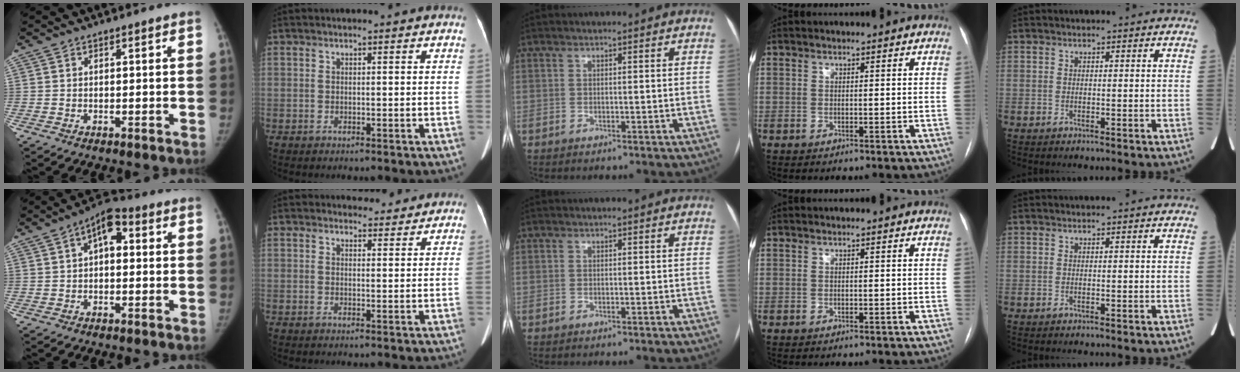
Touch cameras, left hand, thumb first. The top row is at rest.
{"thumb": {"total": 7.3, "force": [1.7, 4.0, 5.9], "torque": [-0.079, 0.020, 0.015]}, "index": {"total": 3.3, "force": [3.1, 1.3, -0.1], "torque": [0.003, -0.001, 0.035]}}